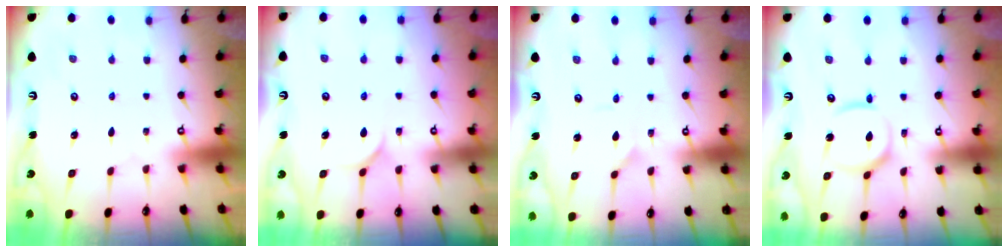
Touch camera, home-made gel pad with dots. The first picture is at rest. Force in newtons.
{"total": 5.9, "press": 5.8, "slide": 0.6}
{"total": 2.7, "press": 2.7, "slide": 0.1}
{"total": 11.6, "press": 11.5, "slide": 1.5}